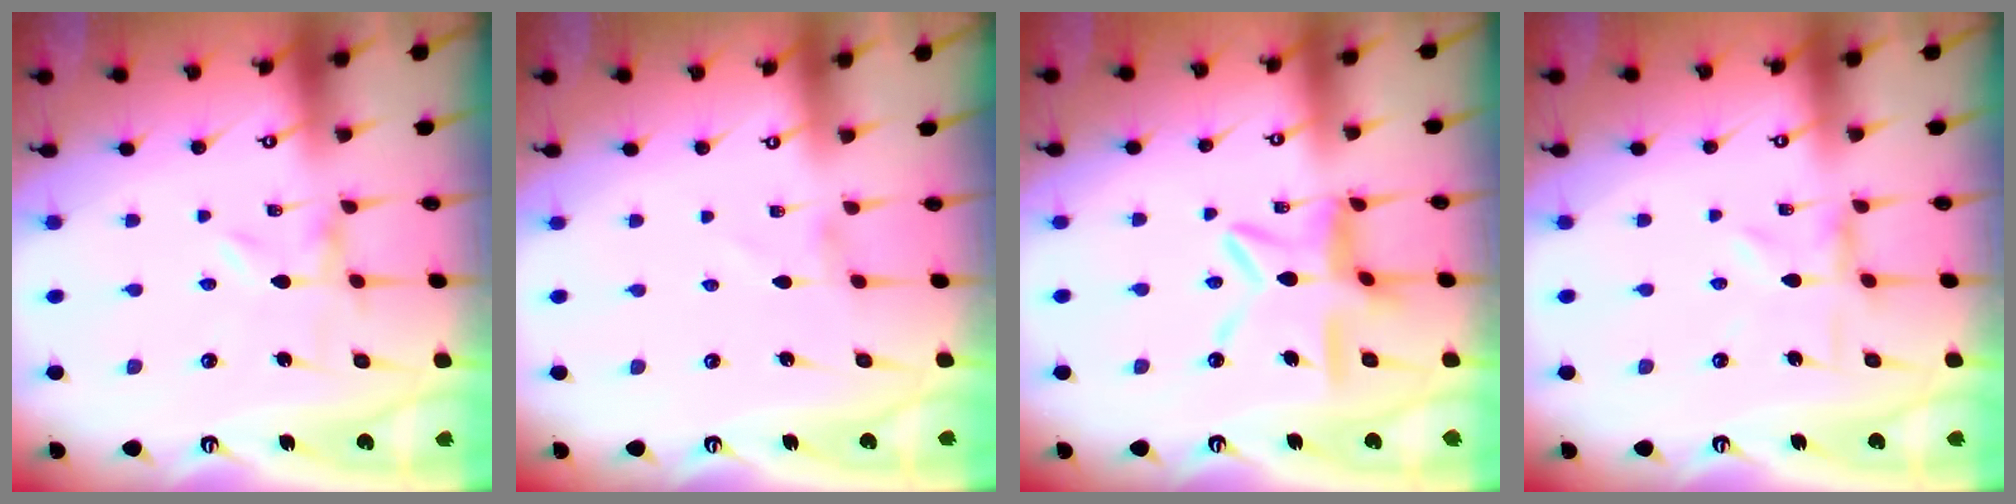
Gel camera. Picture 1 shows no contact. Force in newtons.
{"total": 1.2, "press": 1.2, "slide": 0.1}
{"total": 12.3, "press": 12.2, "slide": 1.2}
{"total": 3.4, "press": 3.4, "slide": 0.4}